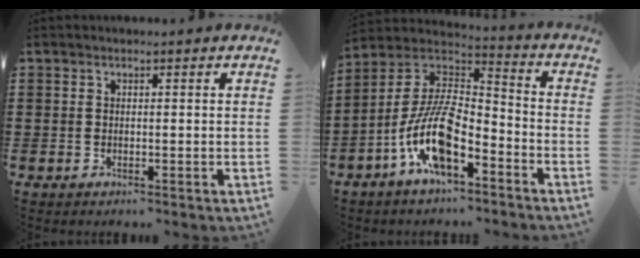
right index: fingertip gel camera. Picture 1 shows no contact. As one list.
[{"total": 12.4, "force": [-6.1, 4.8, 9.7], "torque": [-0.227, -0.007, -0.123]}]